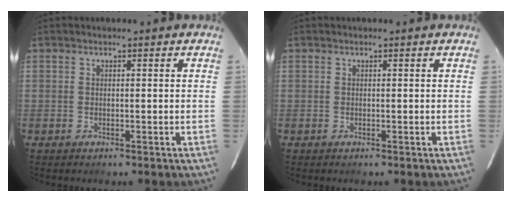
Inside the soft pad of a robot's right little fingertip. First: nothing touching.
{"total": 0.0}